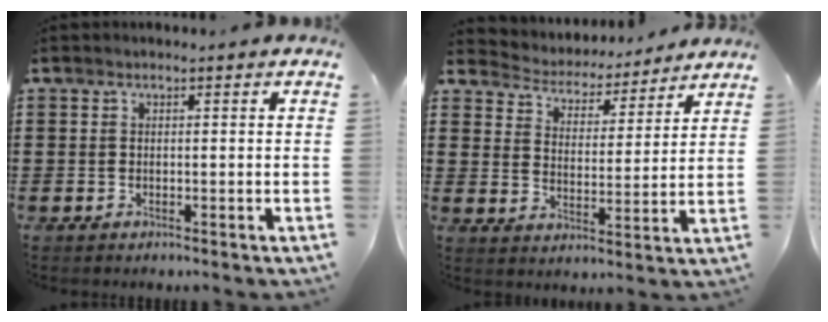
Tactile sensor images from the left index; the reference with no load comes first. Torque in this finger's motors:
{"motor_torque": [-0.63, -0.80, -0.23, -0.11]}